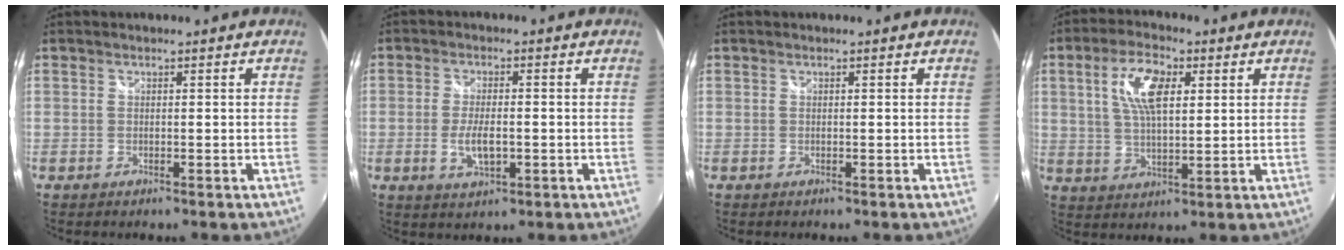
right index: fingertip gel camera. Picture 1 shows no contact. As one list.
[{"total": 5.2, "force": [-1.2, 2.1, 4.6], "torque": [-0.093, -0.007, -0.019]}, {"total": 0.0}, {"total": 9.2, "force": [2.9, 4.1, 7.7], "torque": [-0.148, 0.013, 0.055]}]